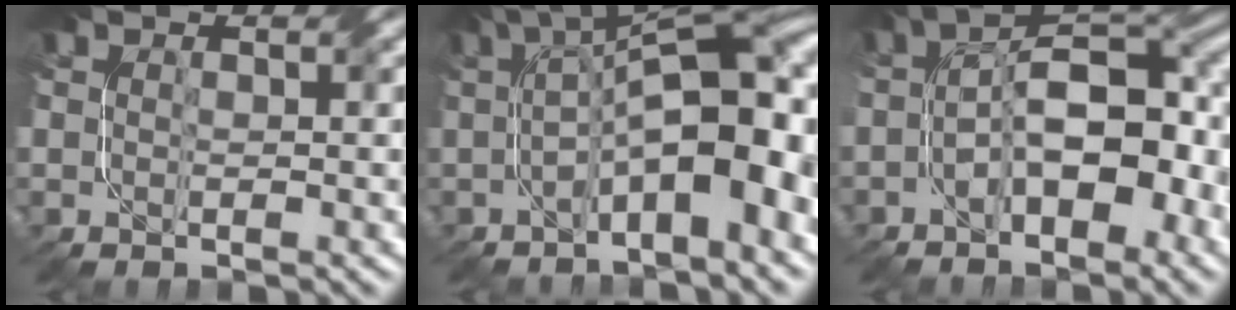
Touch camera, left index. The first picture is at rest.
{"total": 10.7, "force": [-0.8, 3.3, 10.1], "torque": [-0.148, 0.023, -0.020]}
{"total": 10.4, "force": [-2.2, 4.9, 8.9], "torque": [-0.132, 0.018, -0.047]}